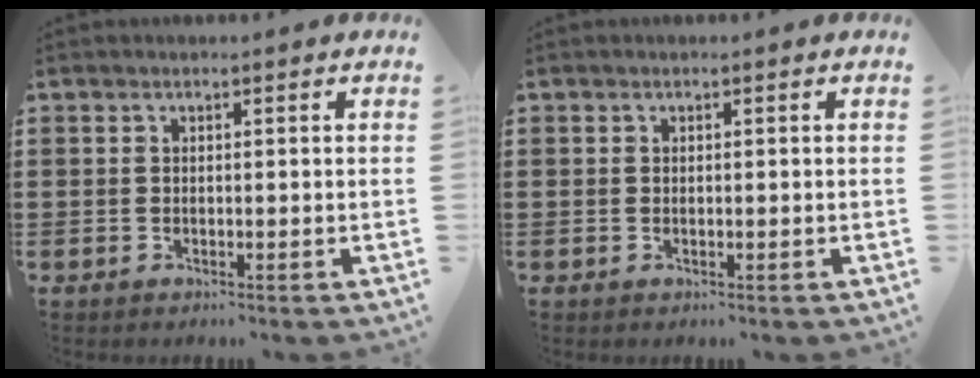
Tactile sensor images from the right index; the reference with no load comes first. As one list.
[{"total": 0.0}]